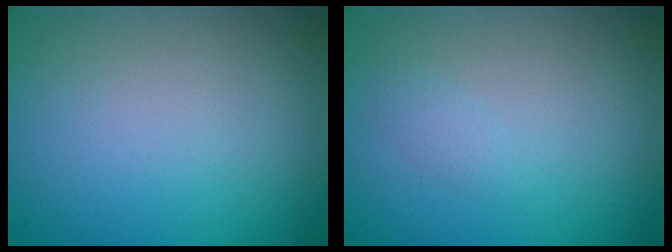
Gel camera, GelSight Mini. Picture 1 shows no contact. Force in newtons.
{"total": 0.7, "press": 0.7, "slide": 0.0}